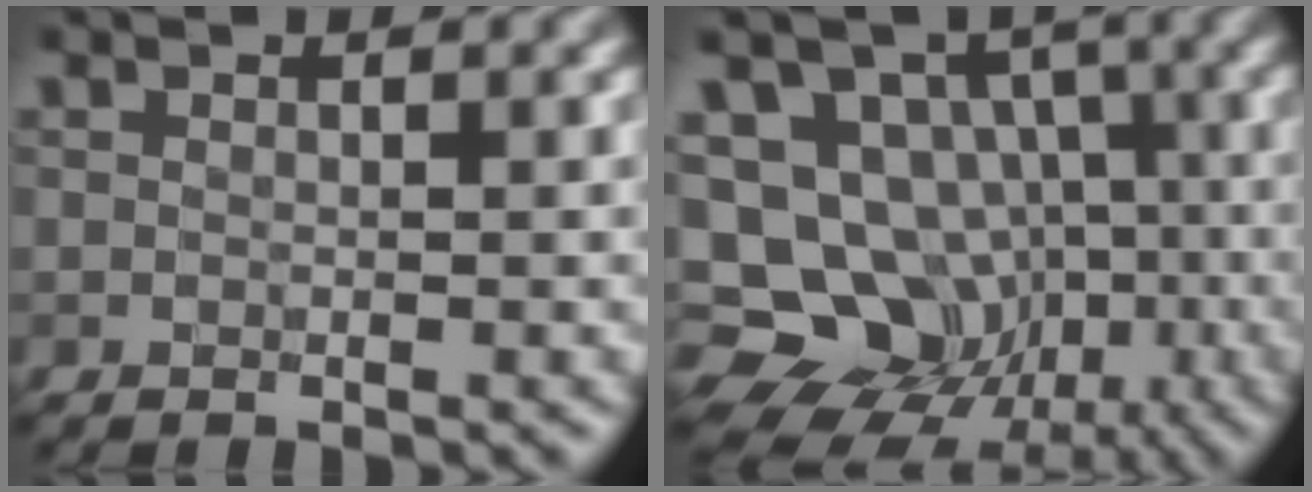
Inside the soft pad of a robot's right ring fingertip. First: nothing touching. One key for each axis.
{"total": 15.8, "fx": -5.8, "fy": 13.2, "fz": 6.6, "tx": -0.123, "ty": 0.004, "tz": -0.106}